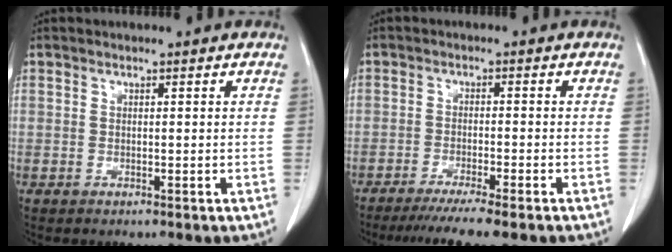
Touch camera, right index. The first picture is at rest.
{"total": 8.3, "force": [-6.8, -0.4, 4.8], "torque": [-0.060, -0.021, -0.105]}